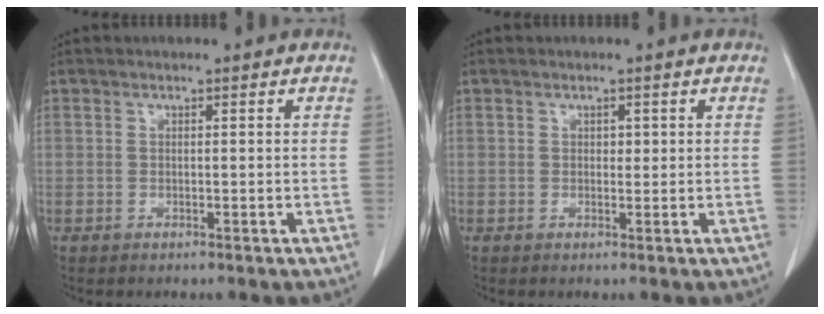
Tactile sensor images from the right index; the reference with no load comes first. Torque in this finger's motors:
{"motor_torque": [0.15, -0.09, 0.01, 0.02]}